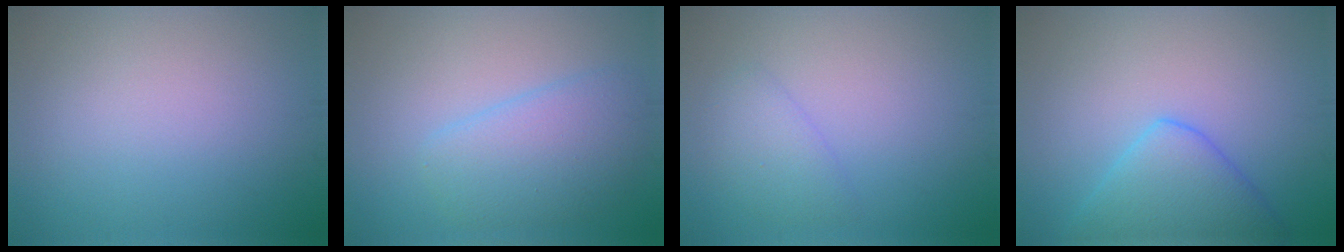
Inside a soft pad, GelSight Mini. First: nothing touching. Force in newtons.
{"total": 3.9, "press": 3.9, "slide": 0.3}
{"total": 2.0, "press": 2.0, "slide": 0.2}
{"total": 4.9, "press": 4.8, "slide": 0.3}